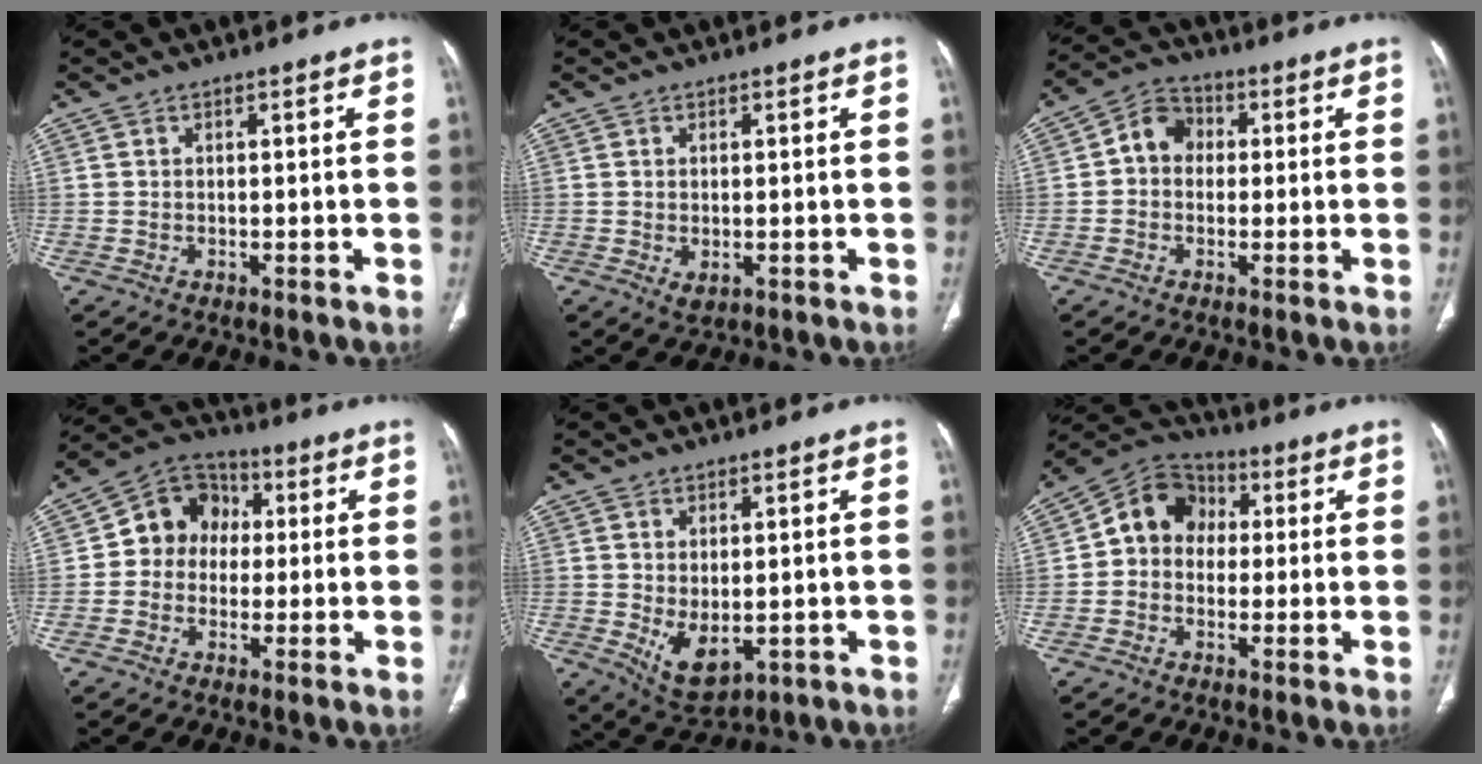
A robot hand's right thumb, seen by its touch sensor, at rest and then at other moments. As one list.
[{"total": 1.9, "force": [-0.3, 1.1, 1.5], "torque": [-0.026, -0.003, 0.002]}, {"total": 6.5, "force": [0.3, 5.5, 3.6], "torque": [-0.039, 0.021, -0.008]}, {"total": 10.1, "force": [0.5, 8.9, 4.7], "torque": [-0.039, 0.024, -0.008]}, {"total": 6.8, "force": [-0.8, 3.8, 5.6], "torque": [-0.085, -0.012, 0.009]}, {"total": 10.0, "force": [0.6, 8.6, 5.1], "torque": [-0.060, 0.029, -0.007]}]